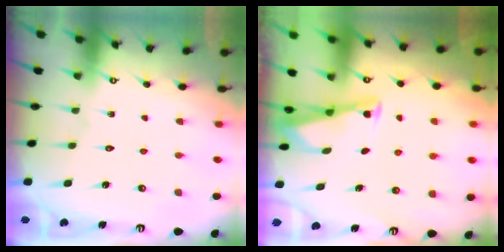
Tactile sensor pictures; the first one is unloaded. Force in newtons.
{"total": 2.9, "press": 2.9, "slide": 0.4}